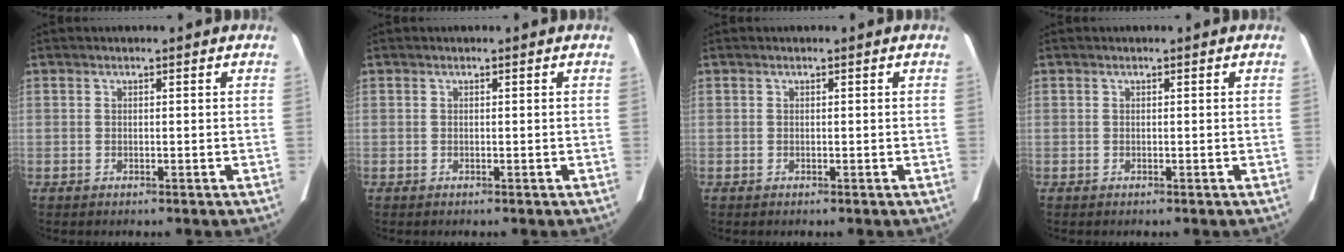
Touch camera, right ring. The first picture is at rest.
{"total": 0.0}
{"total": 0.0}
{"total": 0.0}